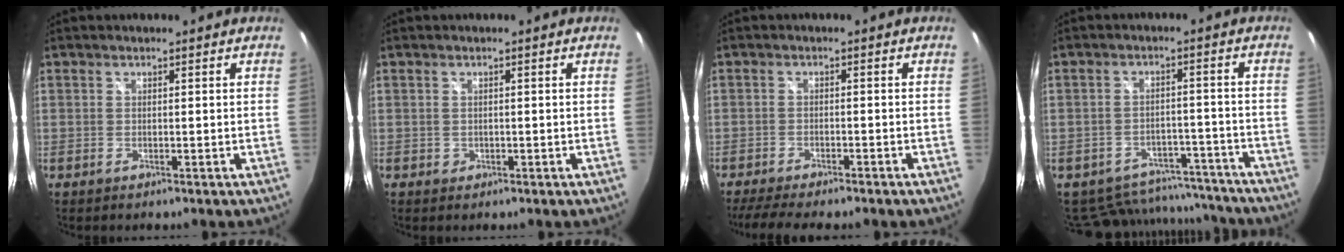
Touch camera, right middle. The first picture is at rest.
{"total": 1.0, "force": [-0.2, 0.9, 0.2], "torque": [-0.001, -0.002, -0.003]}
{"total": 8.6, "force": [-7.3, 1.0, 4.4], "torque": [-0.100, -0.023, -0.114]}
{"total": 13.6, "force": [-11.3, 6.7, 3.4], "torque": [-0.079, 0.024, -0.131]}